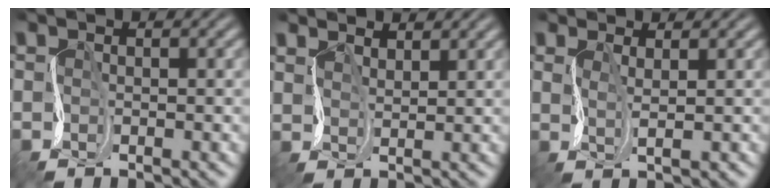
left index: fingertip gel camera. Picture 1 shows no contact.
{"total": 2.5, "force": [2.4, 0.5, 0.0], "torque": [-0.011, 0.003, 0.051]}
{"total": 1.6, "force": [1.3, 0.1, 0.9], "torque": [-0.023, 0.000, 0.029]}